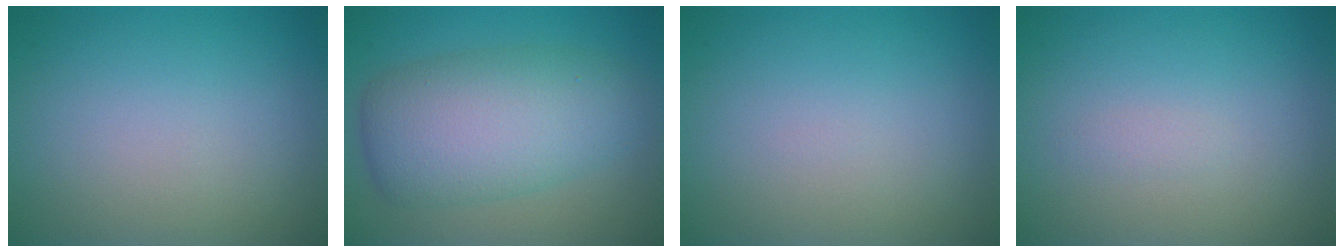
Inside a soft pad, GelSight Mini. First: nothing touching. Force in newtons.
{"total": 7.9, "press": 7.9, "slide": 0.1}
{"total": 0.0}
{"total": 0.6, "press": 0.6, "slide": 0.0}